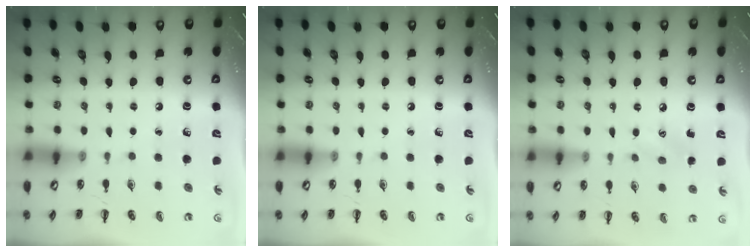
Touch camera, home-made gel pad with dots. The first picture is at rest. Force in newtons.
{"total": 0.0}
{"total": 5.3, "press": 5.1, "slide": 1.4}